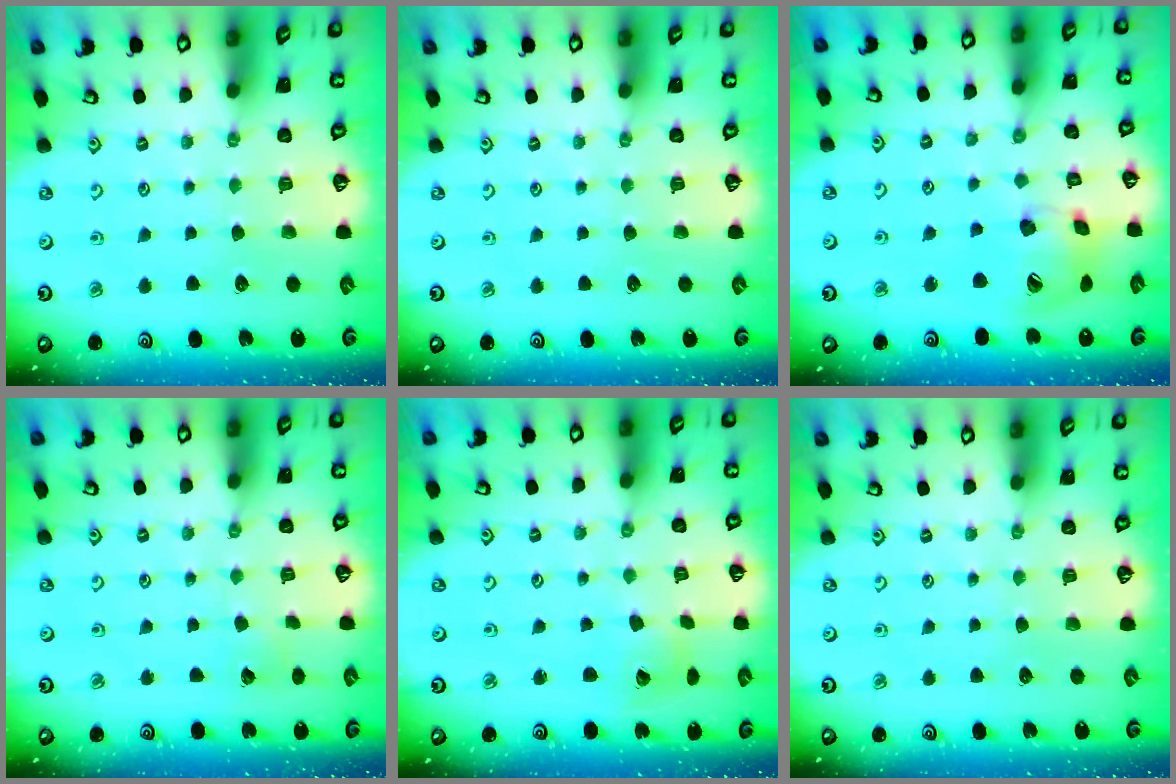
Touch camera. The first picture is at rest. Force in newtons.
{"total": 0.0}
{"total": 18.9, "press": 18.6, "slide": 2.9}
{"total": 2.9, "press": 2.9, "slide": 0.3}
{"total": 6.1, "press": 6.0, "slide": 0.9}
{"total": 0.0}